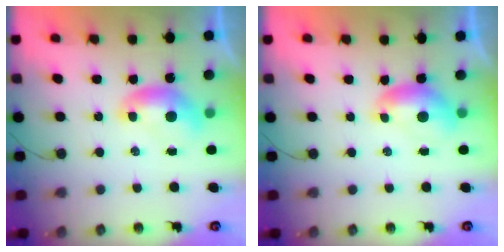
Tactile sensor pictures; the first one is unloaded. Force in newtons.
{"total": 1.0, "press": 0.4, "slide": 0.9}